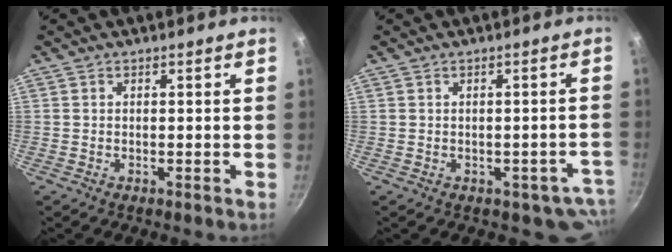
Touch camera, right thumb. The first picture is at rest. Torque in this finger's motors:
{"motor_torque": [1.84, 0.59, 0.93, -0.78, -0.03]}